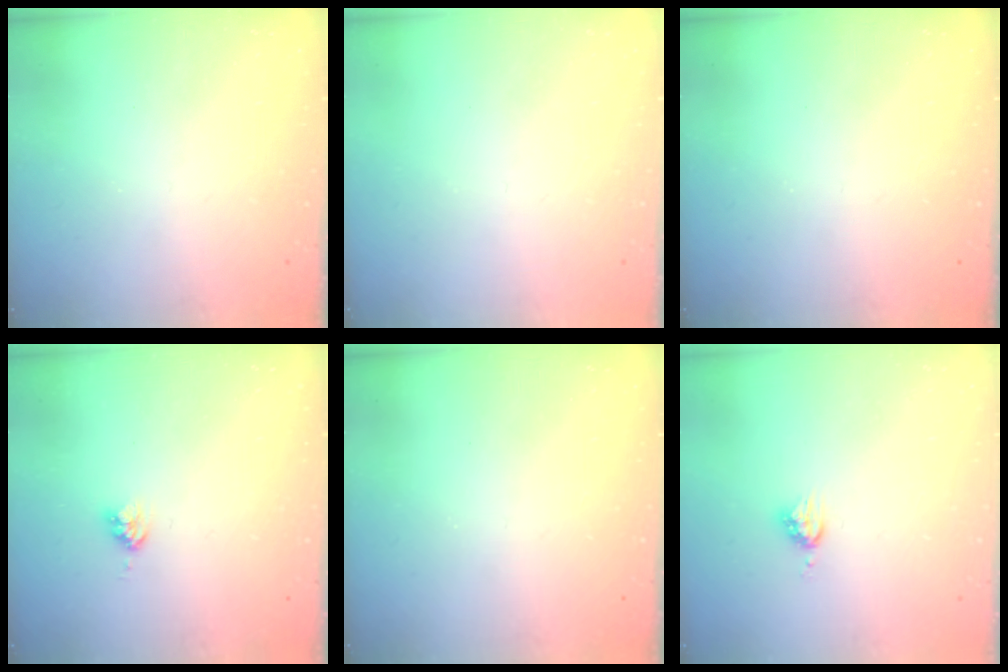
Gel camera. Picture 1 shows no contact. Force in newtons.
{"total": 0.0}
{"total": 0.0}
{"total": 4.0, "press": 4.0, "slide": 0.1}
{"total": 0.0}
{"total": 5.4, "press": 5.4, "slide": 0.4}